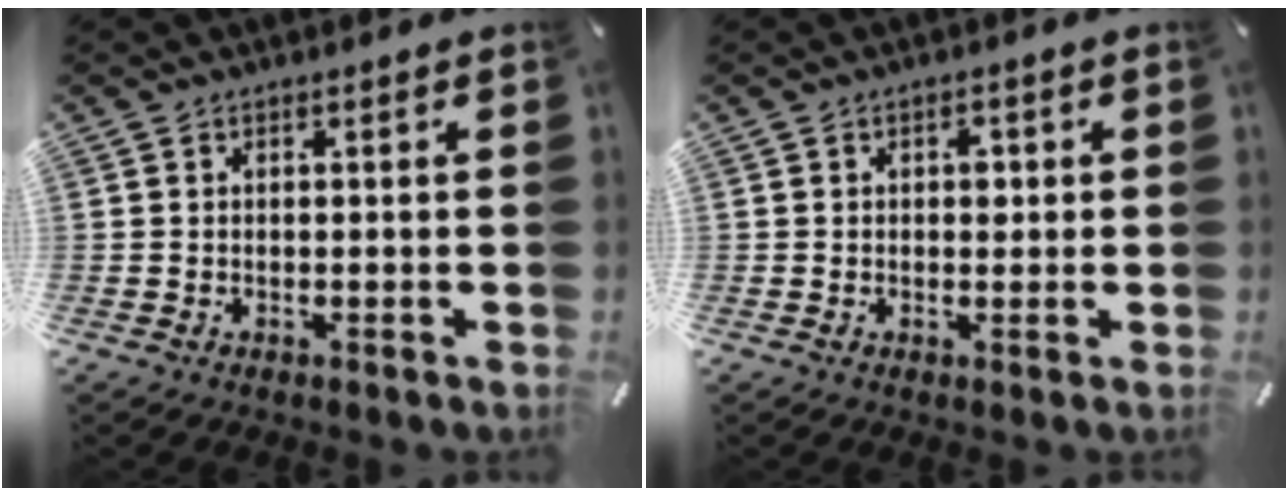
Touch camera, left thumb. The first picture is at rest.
{"total": 2.3, "force": [0.3, 1.6, 1.7], "torque": [-0.010, -0.001, -0.002]}